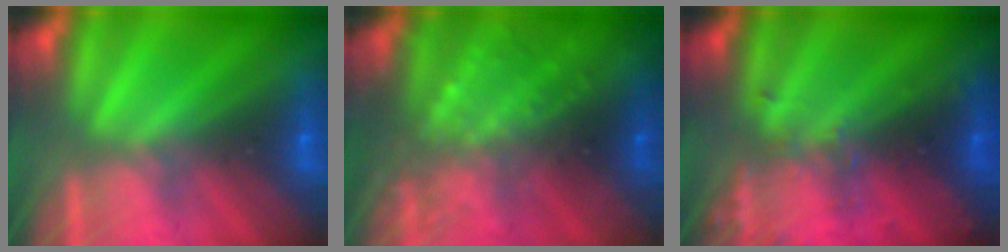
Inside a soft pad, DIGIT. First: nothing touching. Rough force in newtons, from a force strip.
{"total": 7.7}
{"total": 3.2}